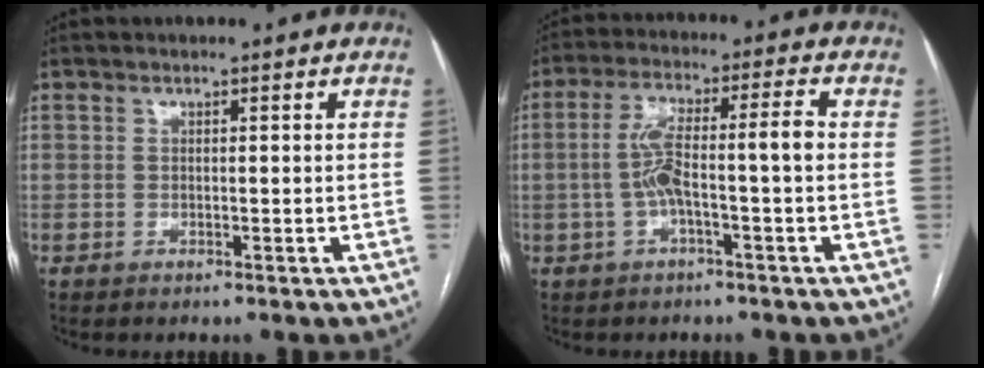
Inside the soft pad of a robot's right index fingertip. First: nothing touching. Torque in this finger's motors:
{"motor_torque": [0.34, -0.01, 0.23, 0.13]}